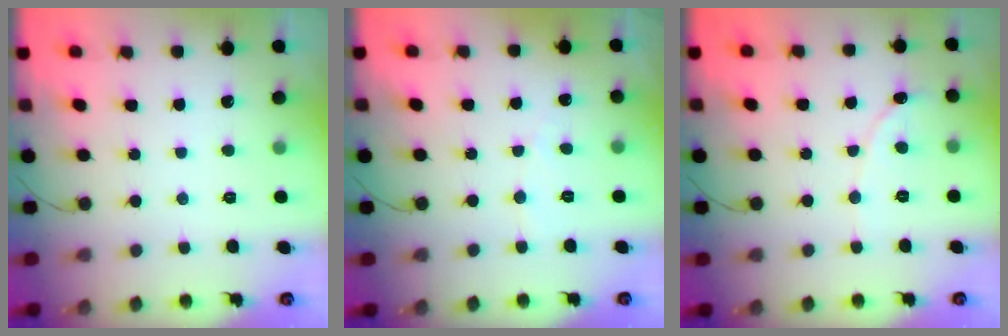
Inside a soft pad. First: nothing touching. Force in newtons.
{"total": 2.8, "press": 2.8, "slide": 0.2}
{"total": 1.7, "press": 1.7, "slide": 0.1}